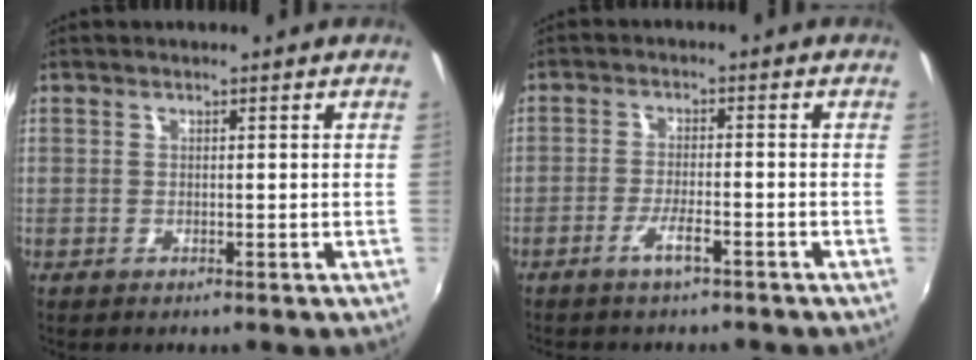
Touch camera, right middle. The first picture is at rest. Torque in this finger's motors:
{"motor_torque": [1.07, -1.07, 0.11, 0.07]}